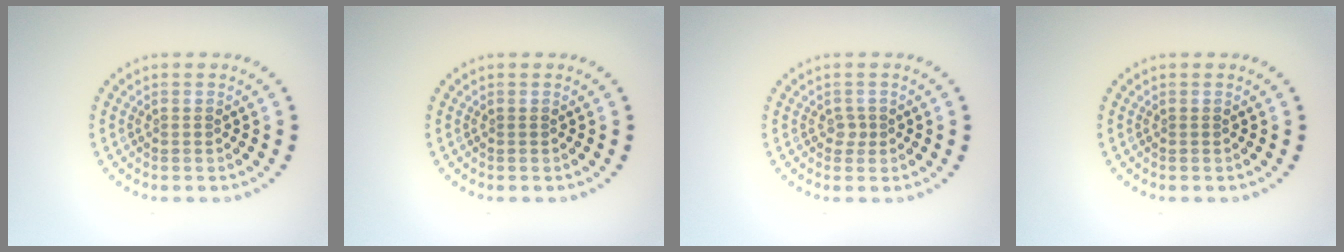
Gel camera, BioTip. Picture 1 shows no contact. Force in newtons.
{"total": 0.0}
{"total": 0.9, "press": 0.7, "slide": 0.5}
{"total": 0.0}